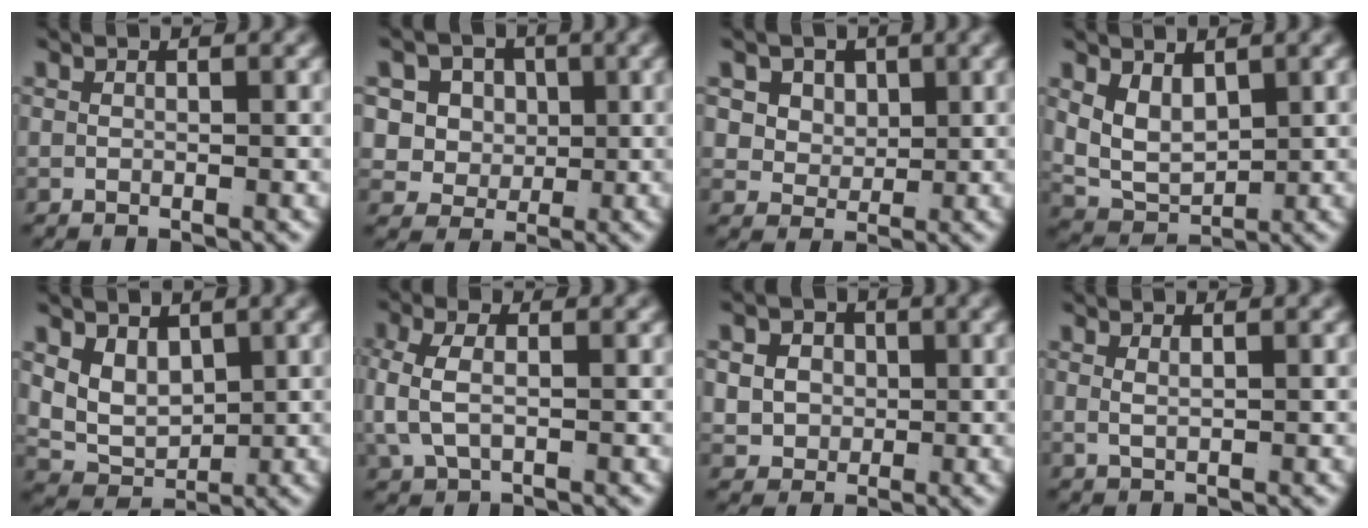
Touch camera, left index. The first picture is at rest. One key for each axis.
{"total": 11.2, "fx": 0.2, "fy": 10.4, "fz": 3.9, "tx": -0.122, "ty": -0.037, "tz": -0.001}
{"total": 6.7, "fx": 1.5, "fy": 6.1, "fz": 2.4, "tx": -0.078, "ty": -0.023, "tz": 0.026}
{"total": 6.0, "fx": 0.8, "fy": 4.9, "fz": 3.4, "tx": -0.084, "ty": -0.027, "tz": 0.021}
{"total": 7.0, "fx": 1.1, "fy": 5.9, "fz": 3.5, "tx": -0.086, "ty": -0.026, "tz": 0.024}
{"total": 3.3, "fx": 0.3, "fy": 1.8, "fz": 2.7, "tx": -0.077, "ty": -0.010, "tz": 0.016}
{"total": 5.3, "fx": 0.4, "fy": 4.8, "fz": 2.2, "tx": -0.050, "ty": -0.015, "tz": 0.011}
{"total": 0.9, "fx": 0.4, "fy": -0.3, "fz": 0.7, "tx": -0.017, "ty": -0.012, "tz": 0.020}